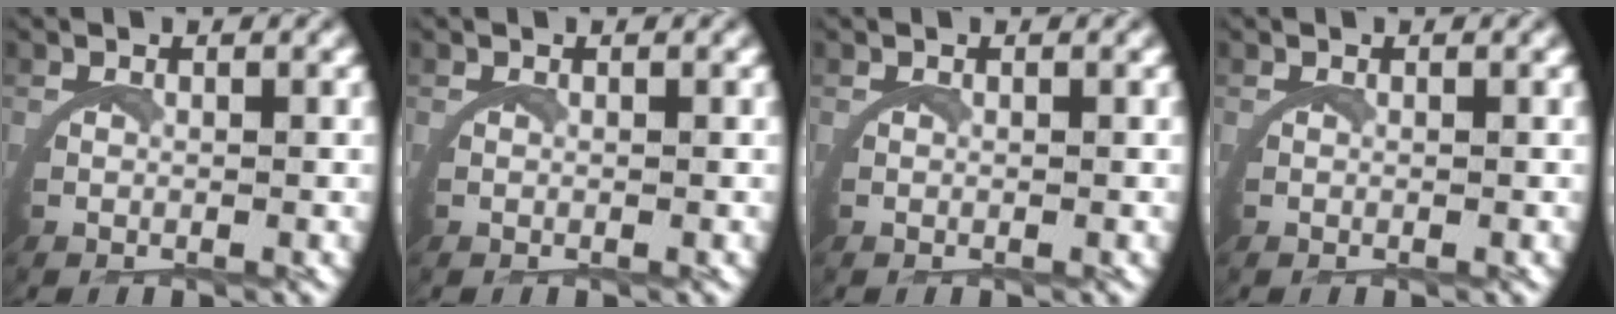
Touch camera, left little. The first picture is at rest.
{"total": 0.0}
{"total": 0.0}
{"total": 0.0}